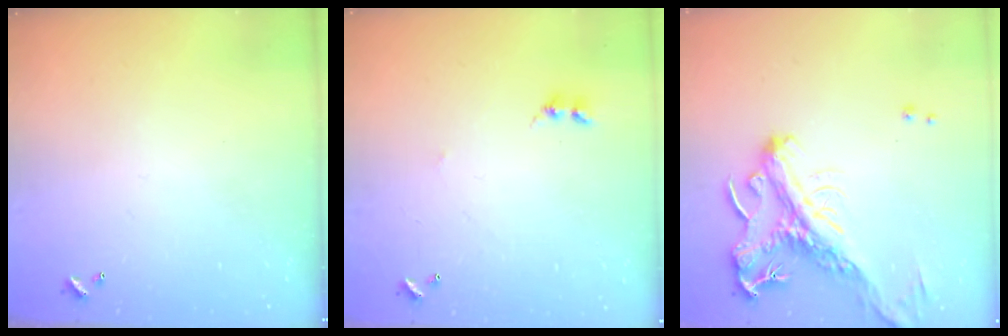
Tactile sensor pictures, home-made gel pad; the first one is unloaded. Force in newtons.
{"total": 2.8, "press": 2.7, "slide": 0.4}
{"total": 4.1, "press": 3.9, "slide": 1.3}